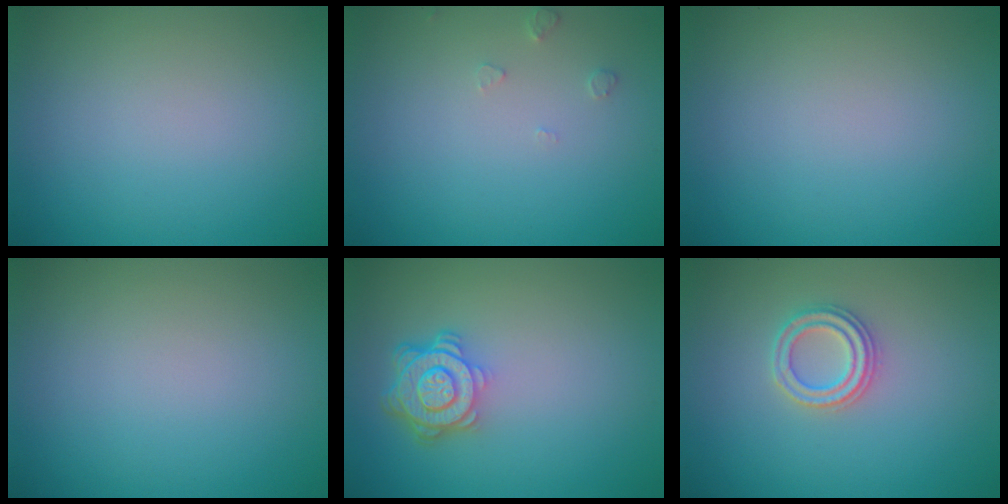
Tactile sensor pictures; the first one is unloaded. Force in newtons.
{"total": 0.9, "press": 0.9, "slide": 0.2}
{"total": 0.0}
{"total": 0.0}
{"total": 4.7, "press": 3.6, "slide": 3.0}
{"total": 2.3, "press": 2.3, "slide": 0.3}